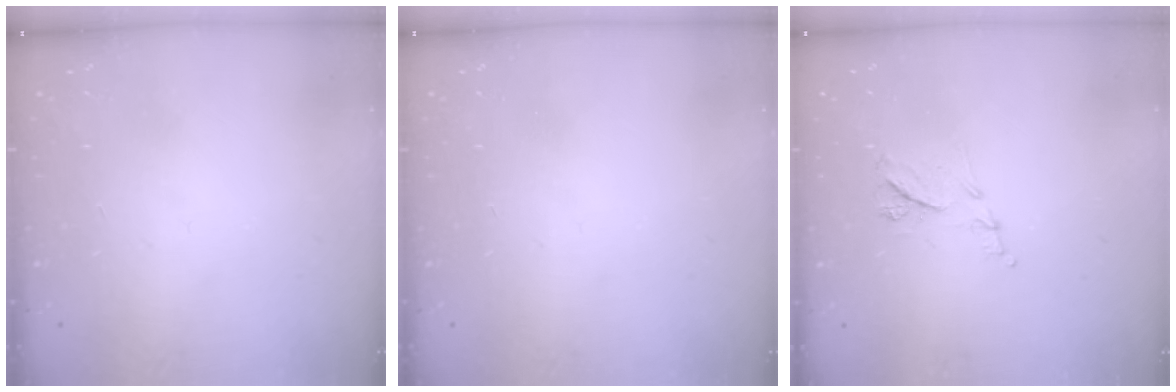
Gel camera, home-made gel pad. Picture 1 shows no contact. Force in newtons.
{"total": 0.0}
{"total": 7.3, "press": 7.2, "slide": 0.9}